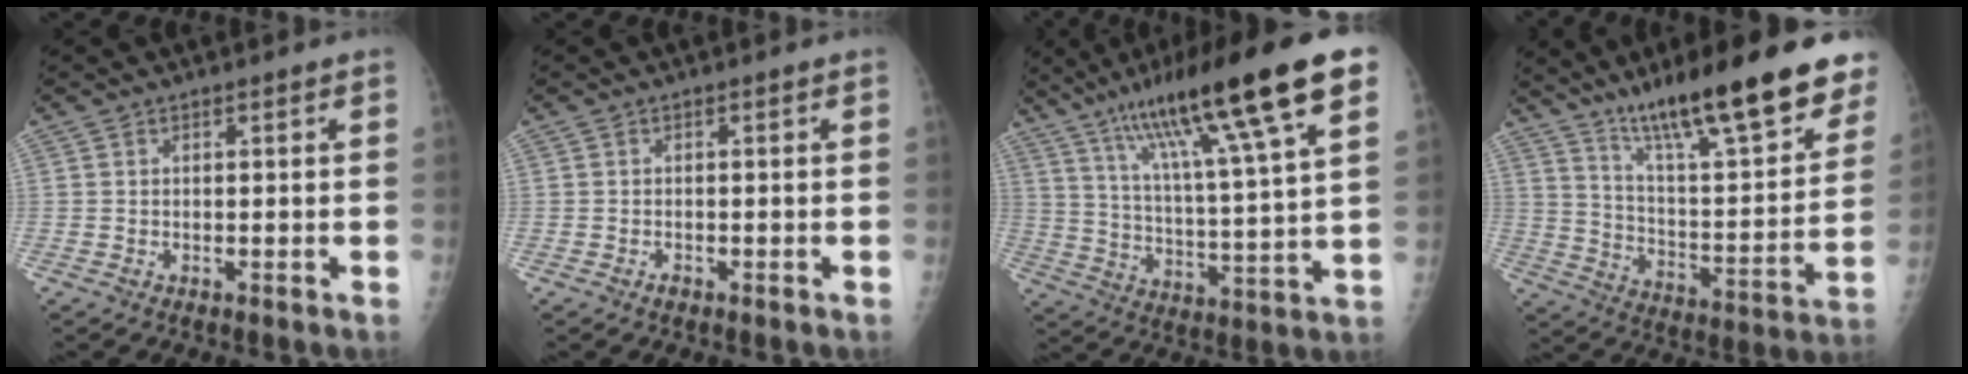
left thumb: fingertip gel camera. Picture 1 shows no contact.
{"total": 0.6, "force": [-0.1, 0.4, 0.5], "torque": [-0.007, 0.001, -0.002]}
{"total": 23.3, "force": [13.5, 2.7, 18.8], "torque": [-0.306, -0.023, 0.220]}
{"total": 26.5, "force": [18.4, 5.0, 18.5], "torque": [-0.256, -0.069, 0.295]}